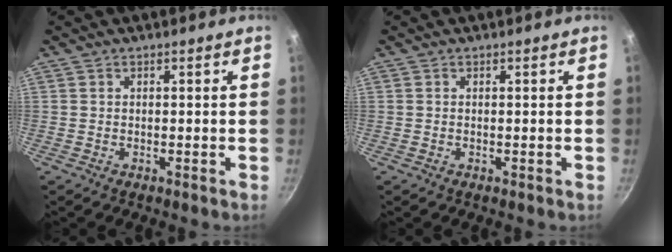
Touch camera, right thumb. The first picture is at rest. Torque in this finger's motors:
{"motor_torque": [0.02, -0.12, -0.13, -0.08, 0.01]}